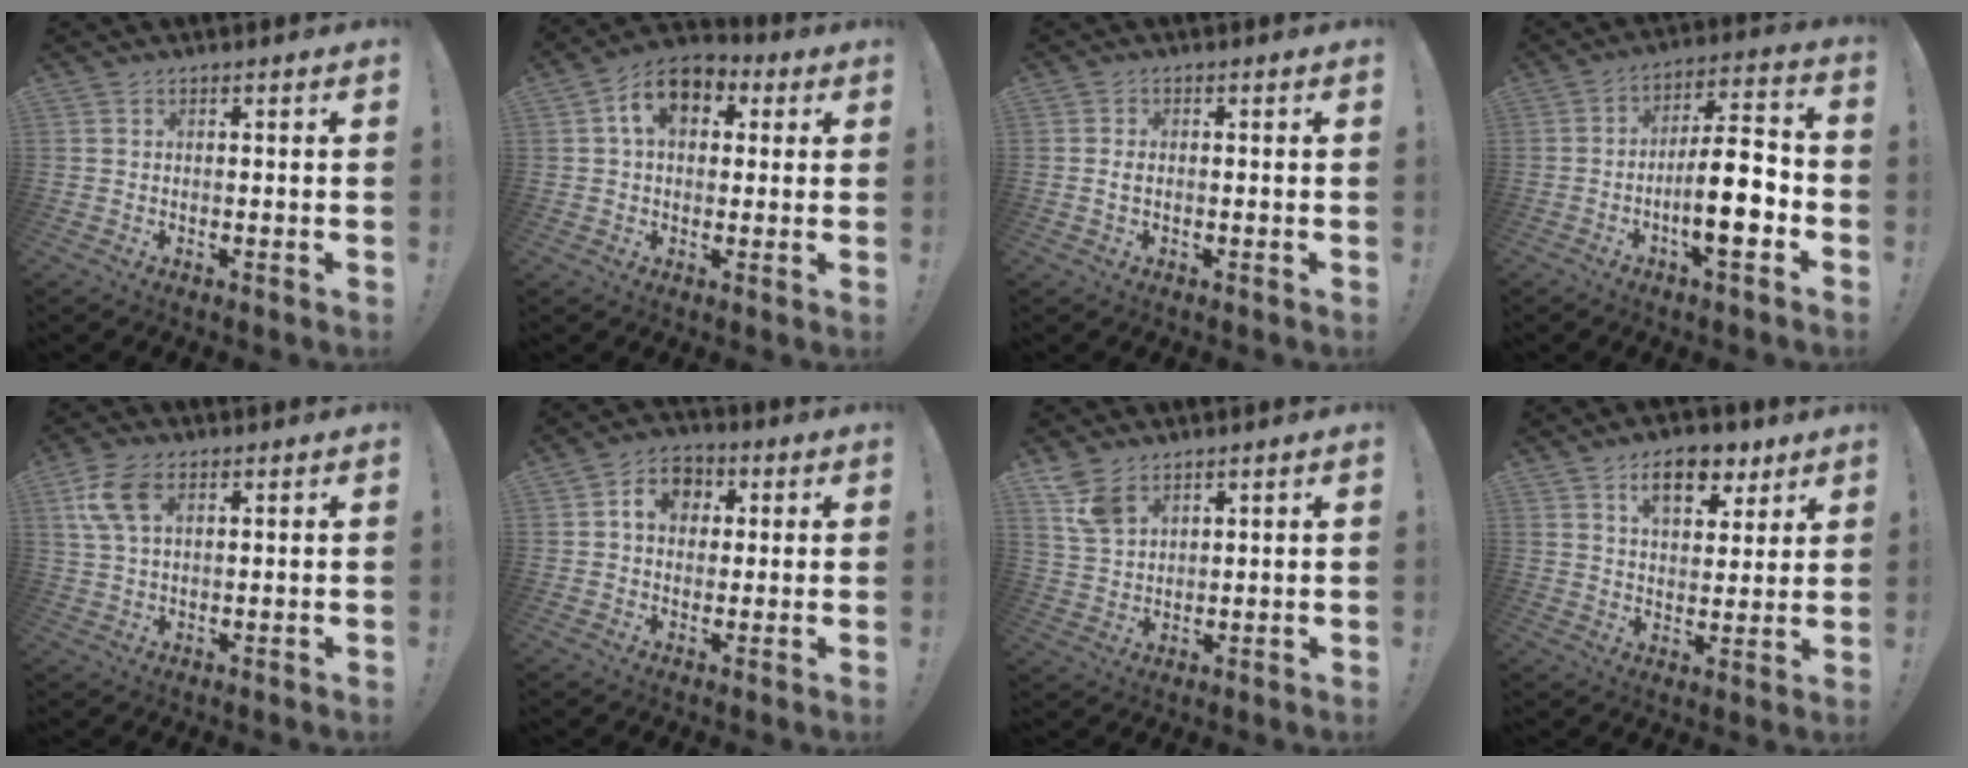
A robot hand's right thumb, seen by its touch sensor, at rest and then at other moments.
{"total": 10.6, "force": [3.7, 7.1, 7.0], "torque": [-0.118, 0.010, 0.071]}
{"total": 1.5, "force": [0.0, 1.1, 1.0], "torque": [-0.019, 0.006, -0.001]}
{"total": 15.6, "force": [-5.0, 4.5, 14.1], "torque": [-0.226, 0.020, -0.084]}
{"total": 9.5, "force": [3.8, 5.1, 7.0], "torque": [-0.141, -0.001, 0.073]}
{"total": 8.2, "force": [1.9, 6.6, 4.4], "torque": [-0.062, 0.006, 0.035]}
{"total": 7.5, "force": [5.0, 4.0, 4.0], "torque": [-0.078, -0.015, 0.100]}
{"total": 11.4, "force": [6.6, 6.3, 6.8], "torque": [-0.088, -0.029, 0.117]}